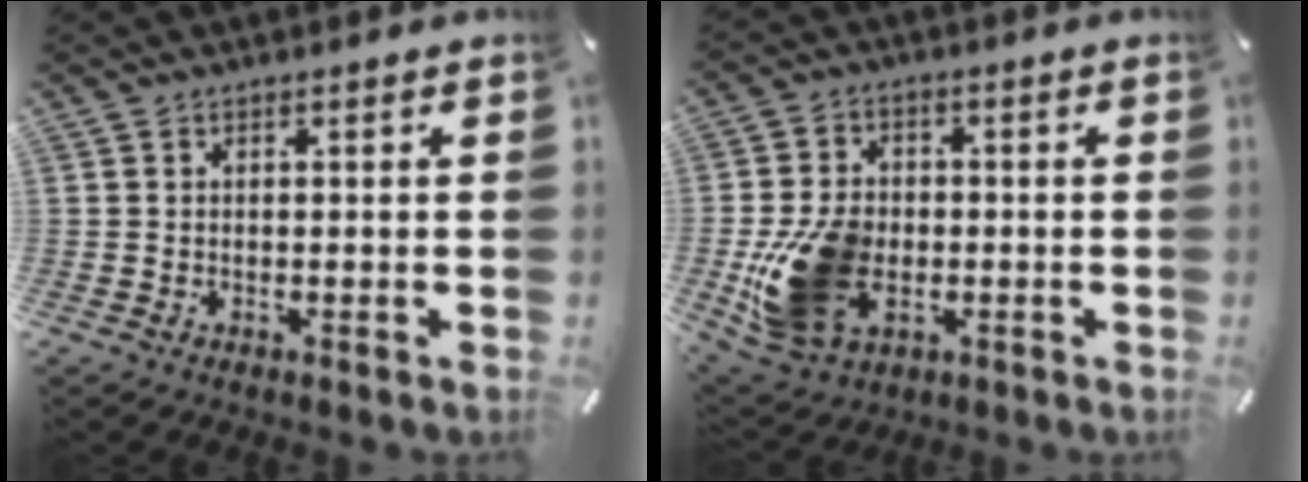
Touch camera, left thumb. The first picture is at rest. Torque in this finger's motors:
{"motor_torque": [1.39, 1.67, 0.39, -0.08, 0.62]}